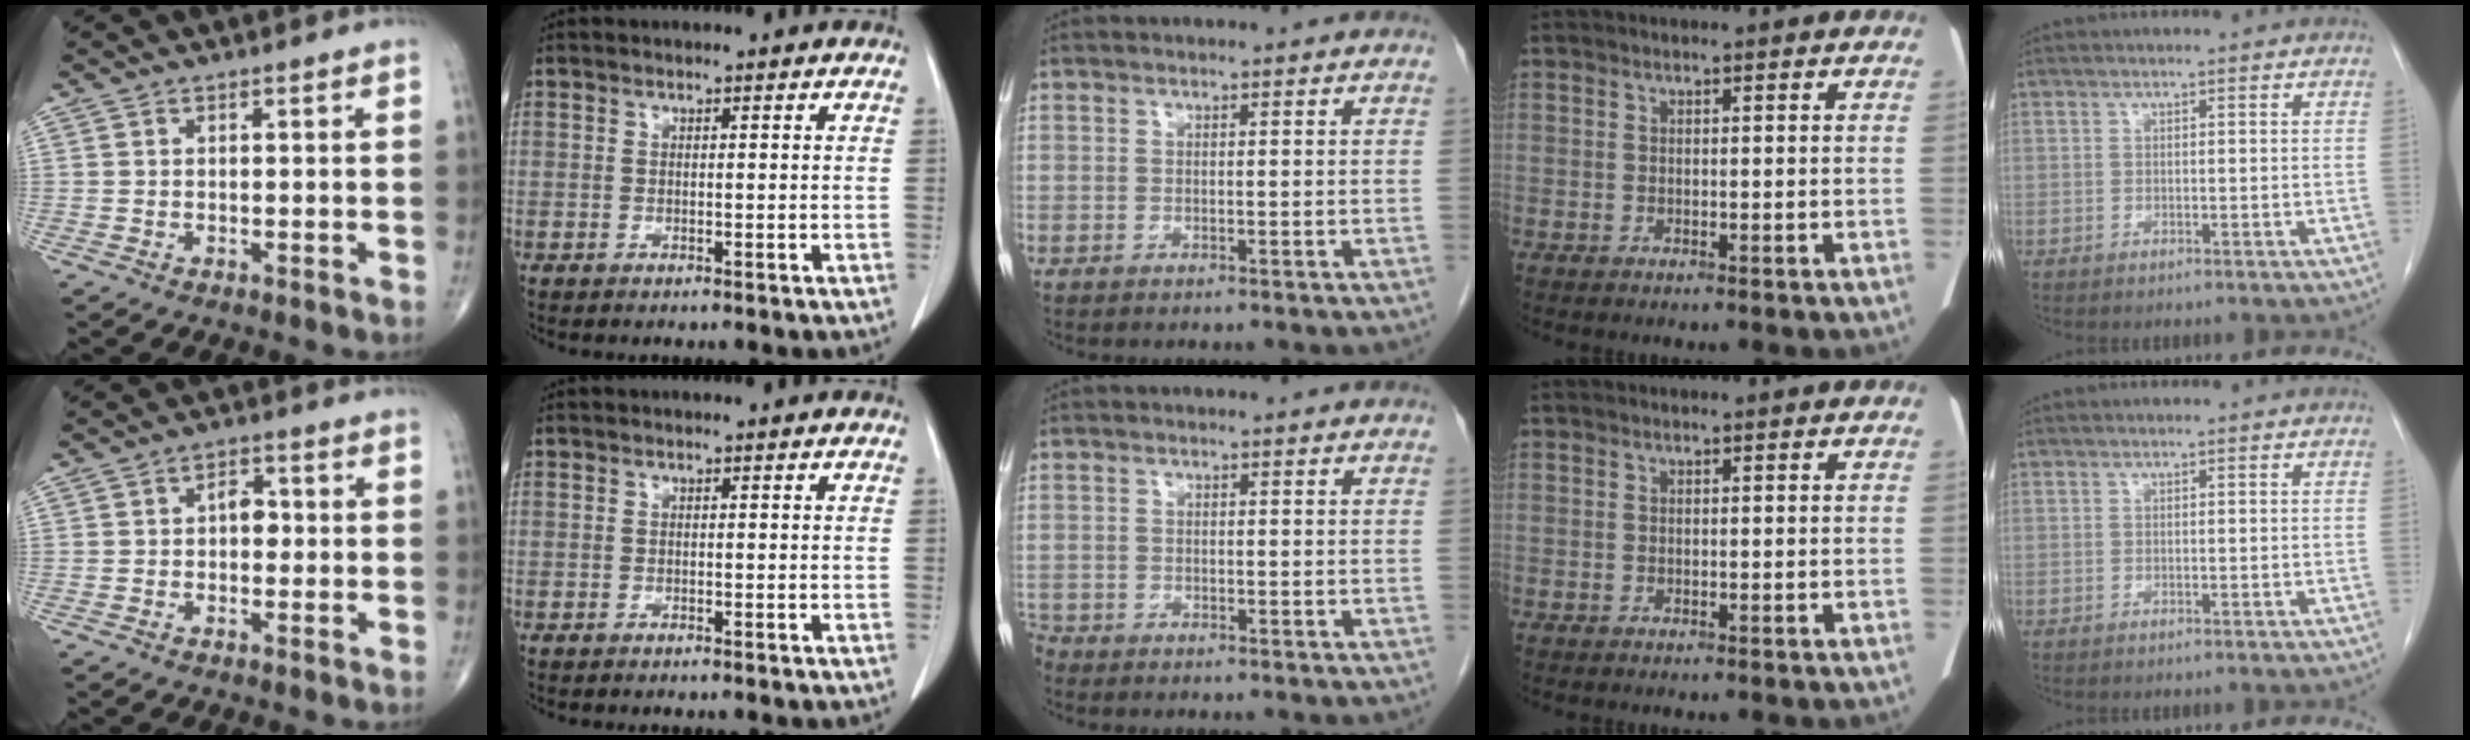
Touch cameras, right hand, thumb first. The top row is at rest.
{"thumb": {"total": 3.7, "force": [0.0, 2.4, 2.7], "torque": [-0.024, 0.014, -0.005]}, "middle": {"total": 1.9, "force": [-1.7, 0.7, 0.1], "torque": [-0.001, -0.001, -0.030]}}